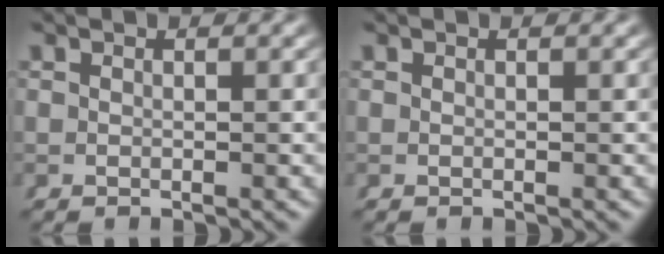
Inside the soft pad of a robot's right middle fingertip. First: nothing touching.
{"total": 0.0}